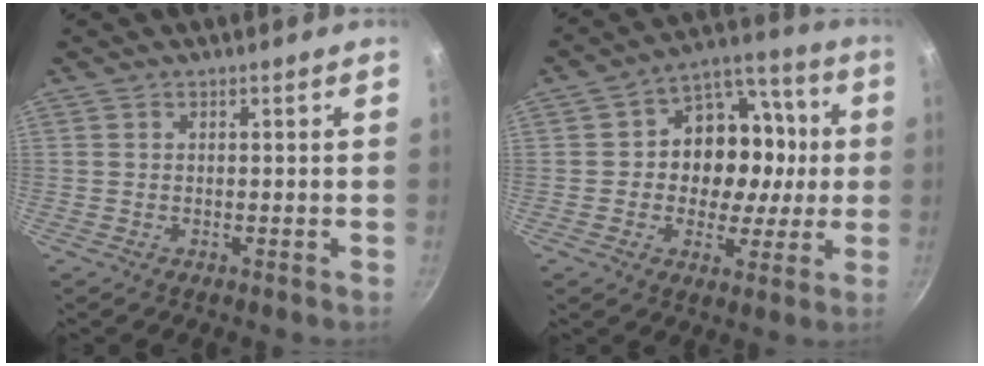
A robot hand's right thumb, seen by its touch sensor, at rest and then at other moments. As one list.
[{"total": 15.3, "force": [0.1, 12.2, 9.2], "torque": [-0.091, 0.027, -0.007]}]